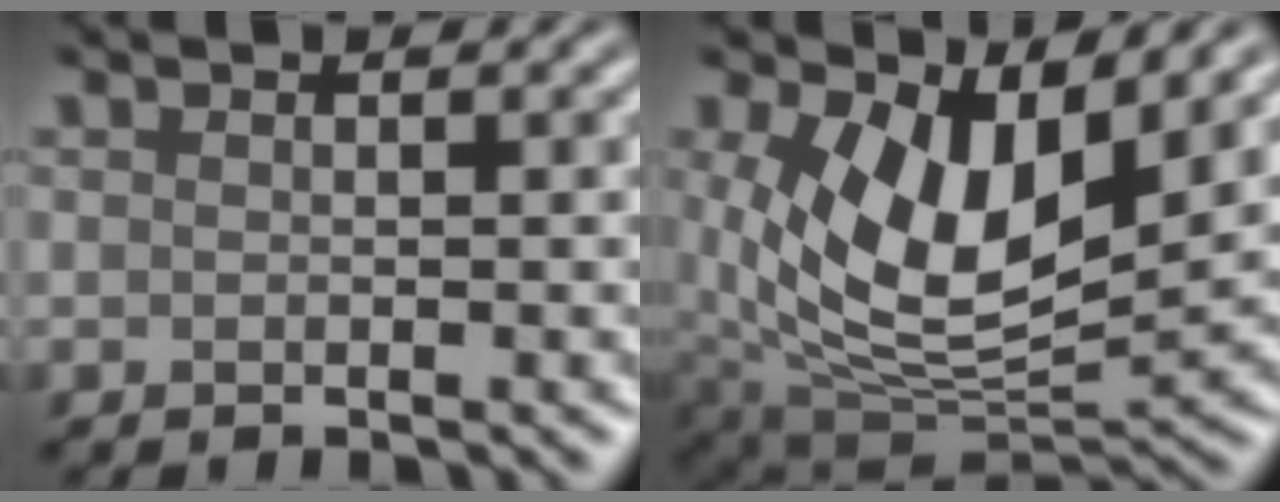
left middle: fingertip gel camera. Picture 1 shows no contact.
{"total": 10.4, "force": [2.7, 5.8, 8.3], "torque": [-0.161, -0.024, 0.056]}